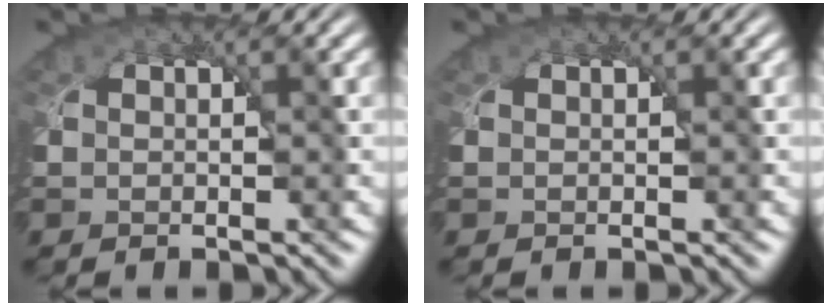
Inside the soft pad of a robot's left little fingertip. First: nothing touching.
{"total": 0.0}